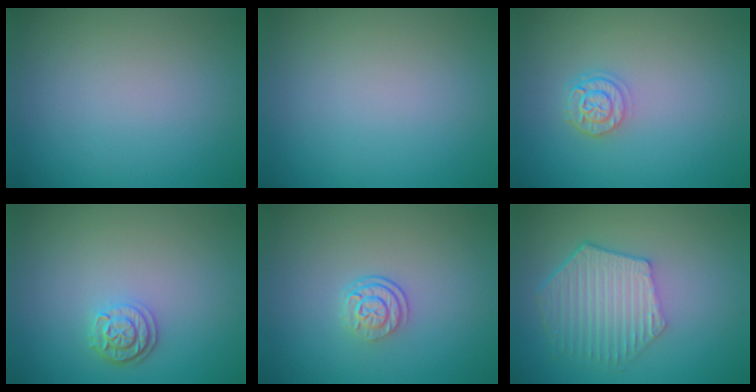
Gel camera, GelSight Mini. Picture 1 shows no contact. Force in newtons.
{"total": 0.0}
{"total": 2.4, "press": 2.0, "slide": 1.3}
{"total": 2.4, "press": 2.1, "slide": 1.2}
{"total": 2.5, "press": 1.8, "slide": 1.8}
{"total": 5.8, "press": 4.4, "slide": 3.8}